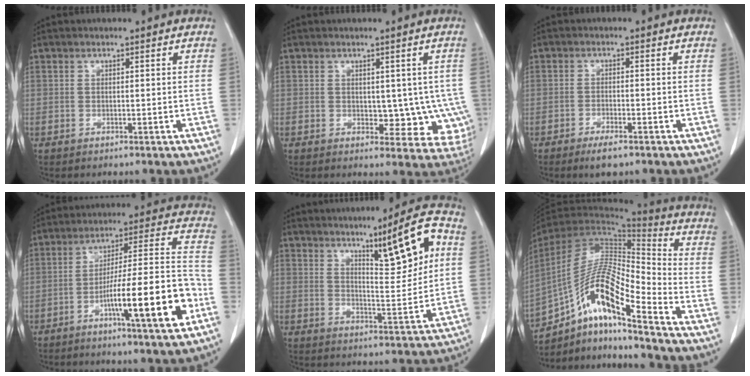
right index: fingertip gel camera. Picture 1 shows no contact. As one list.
[{"total": 7.5, "force": [-0.2, 4.9, 5.6], "torque": [-0.042, 0.002, 0.011]}, {"total": 3.5, "force": [-2.4, 0.7, 2.4], "torque": [-0.046, -0.004, -0.039]}, {"total": 17.1, "force": [-7.1, 0.8, 15.6], "torque": [-0.245, 0.006, -0.108]}, {"total": 11.2, "force": [4.7, 1.3, 10.1], "torque": [-0.152, 0.003, 0.076]}, {"total": 16.7, "force": [-10.8, 2.2, 12.6], "torque": [-0.250, 0.007, -0.194]}]